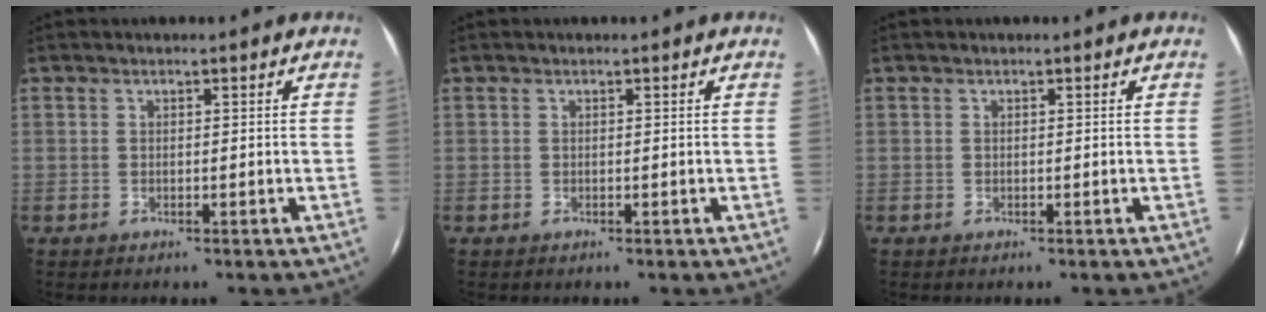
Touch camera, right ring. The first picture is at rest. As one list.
[{"total": 0.0}, {"total": 0.0}]